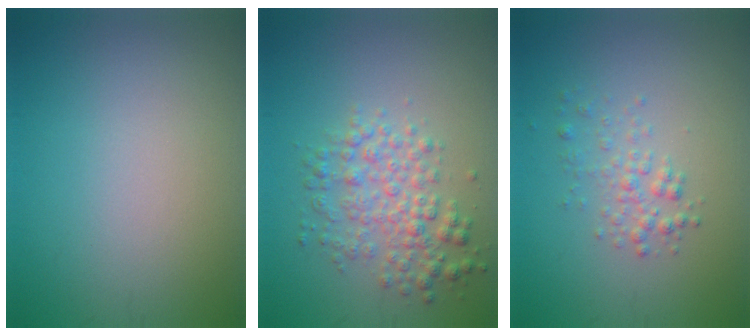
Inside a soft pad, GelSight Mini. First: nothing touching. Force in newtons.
{"total": 3.8, "press": 3.8, "slide": 0.1}
{"total": 1.8, "press": 1.8, "slide": 0.1}